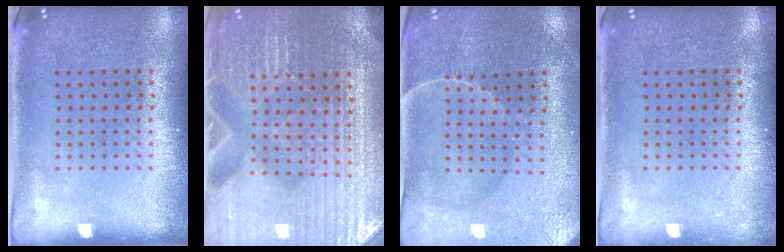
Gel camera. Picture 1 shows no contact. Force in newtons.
{"total": 4.7, "press": 4.5, "slide": 1.4}
{"total": 0.9, "press": 0.8, "slide": 0.3}
{"total": 0.6, "press": 0.6, "slide": 0.2}